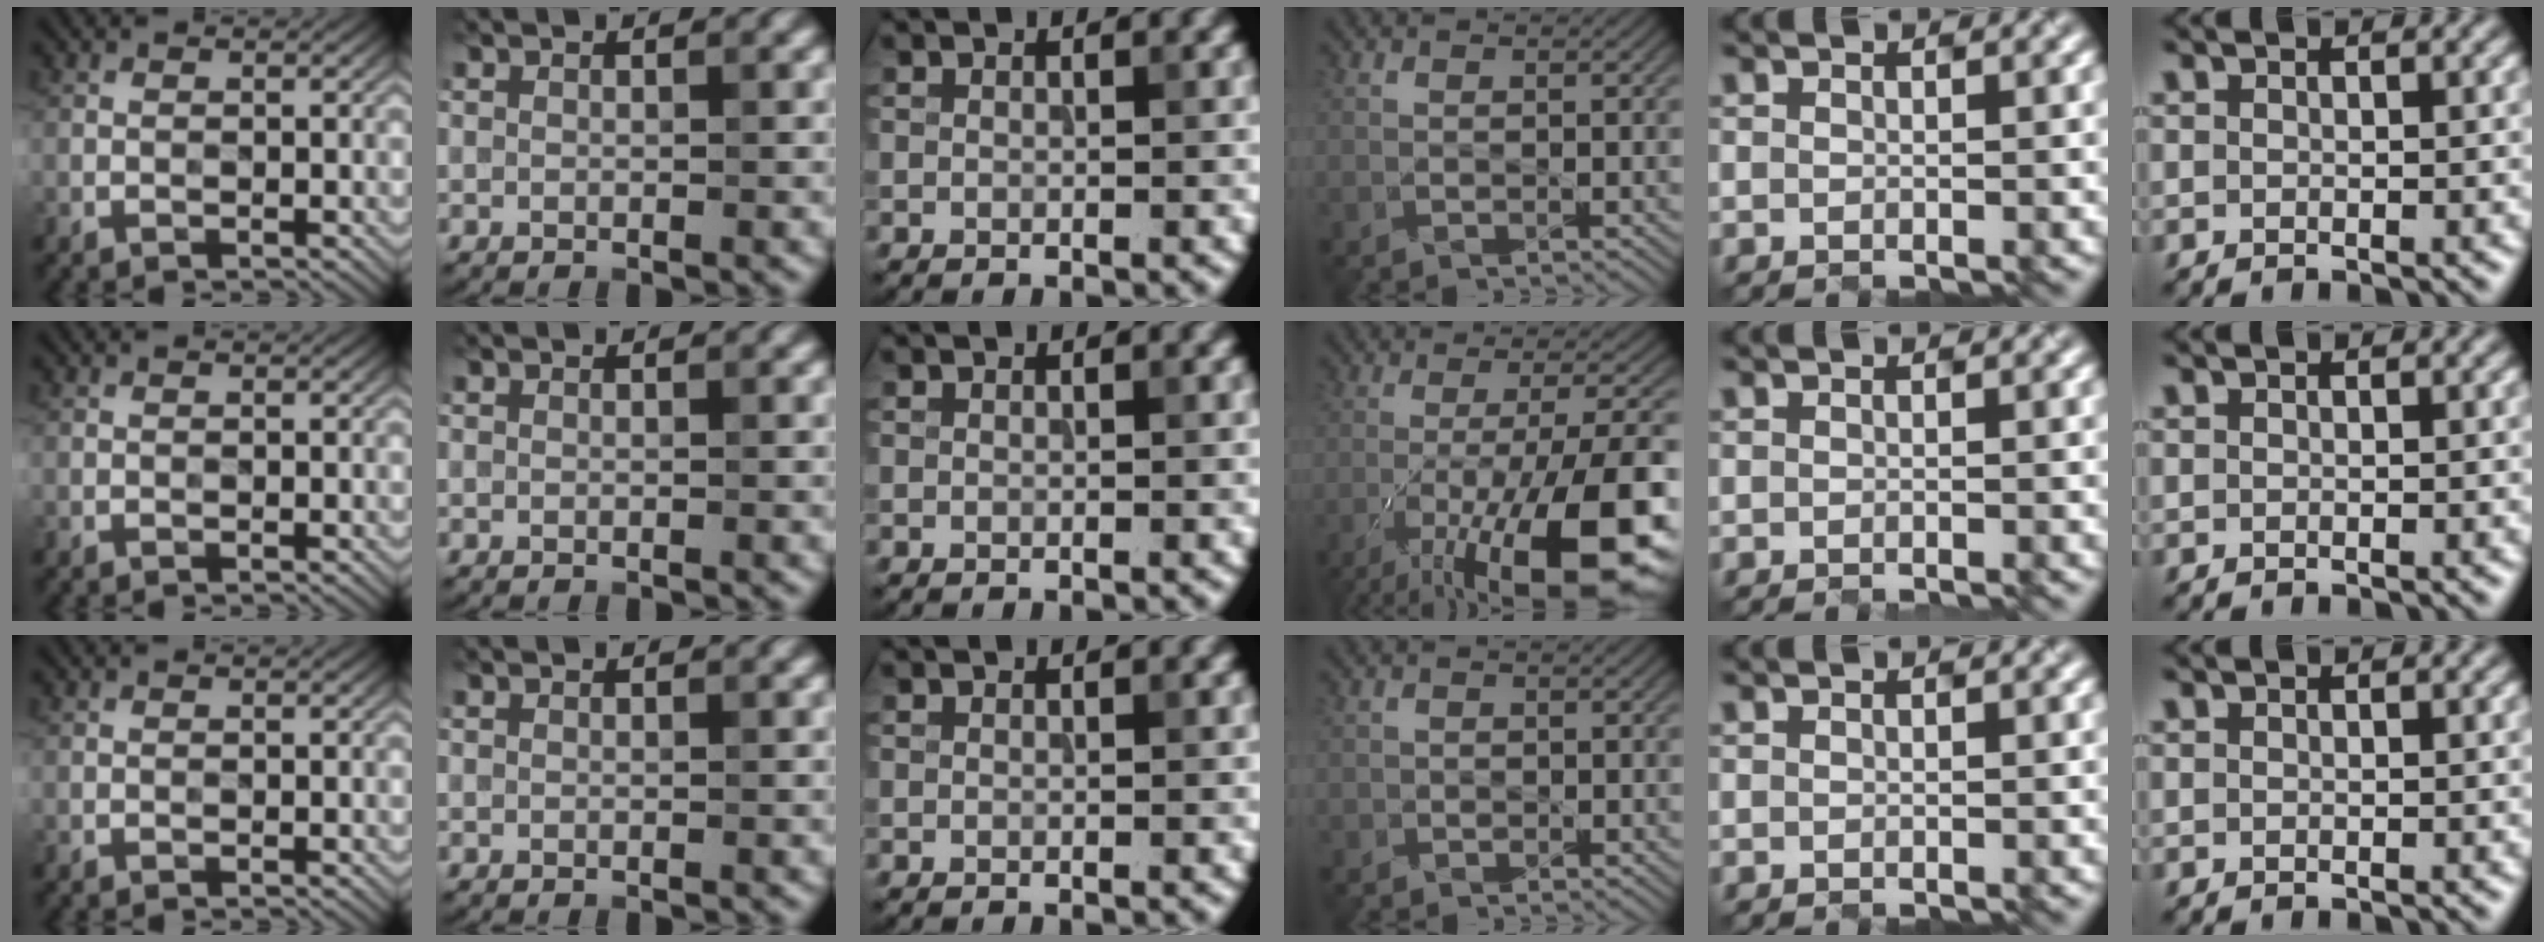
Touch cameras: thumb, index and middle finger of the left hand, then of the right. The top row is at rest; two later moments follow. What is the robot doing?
{"motion": "open", "object": "folder"}